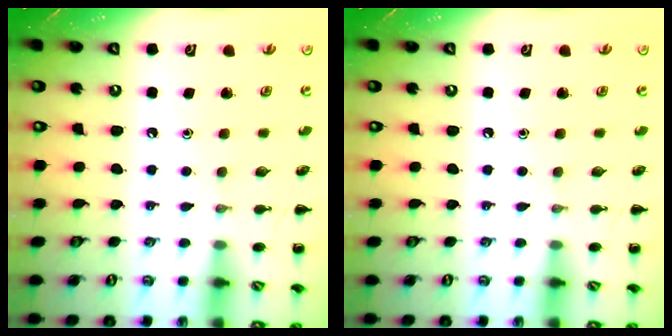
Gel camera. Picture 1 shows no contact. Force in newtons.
{"total": 0.0}